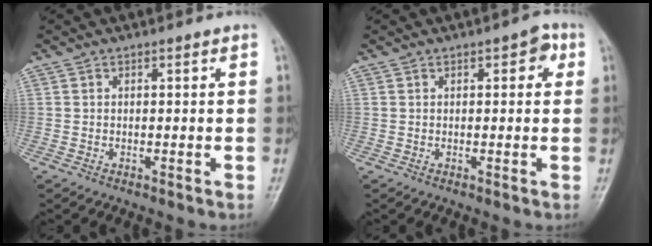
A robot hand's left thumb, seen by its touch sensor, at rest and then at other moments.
{"total": 3.2, "force": [1.1, 1.8, 2.5], "torque": [-0.008, 0.004, 0.006]}